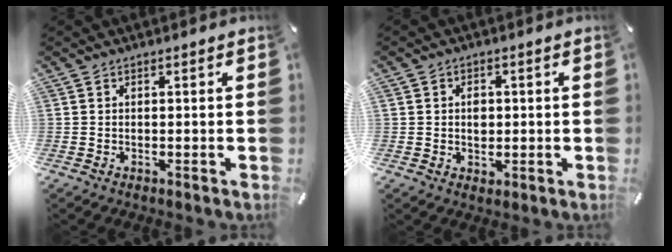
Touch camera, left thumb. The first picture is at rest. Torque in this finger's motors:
{"motor_torque": [-0.04, -0.06, -0.05, 0.08, 0.15]}